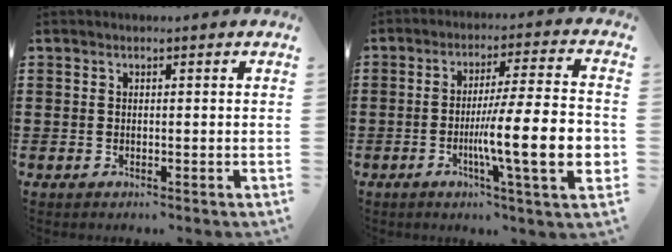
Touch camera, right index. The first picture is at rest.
{"total": 14.9, "force": [-3.4, 2.2, 14.4], "torque": [-0.242, -0.014, -0.063]}